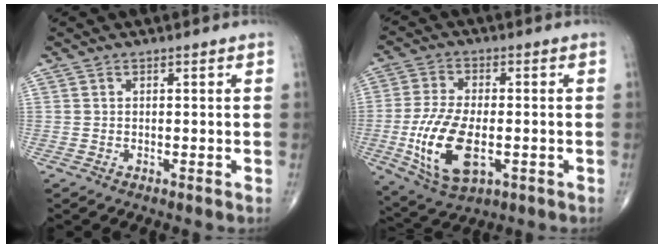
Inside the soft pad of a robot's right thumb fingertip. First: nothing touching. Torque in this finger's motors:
{"motor_torque": [0.24, 0.28, 1.49, 0.05, 0.16]}